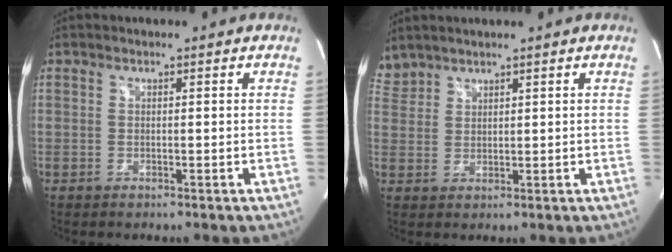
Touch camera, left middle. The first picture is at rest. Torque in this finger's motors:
{"motor_torque": [-0.19, -0.05, -0.11, -0.02]}